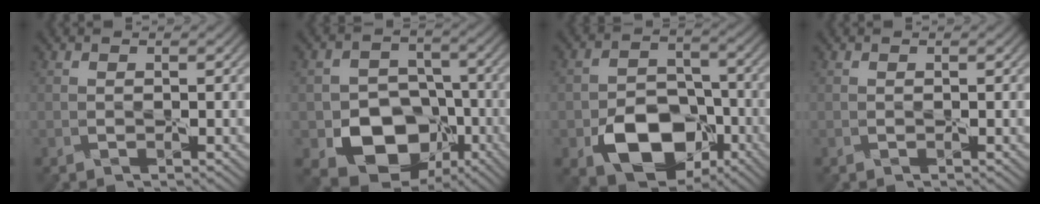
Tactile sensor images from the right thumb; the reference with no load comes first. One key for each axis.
{"total": 10.5, "fx": -4.8, "fy": 7.9, "fz": 5.0, "tx": -0.077, "ty": -0.025, "tz": -0.091}
{"total": 9.4, "fx": -4.6, "fy": 6.3, "fz": 5.2, "tx": -0.089, "ty": -0.009, "tz": -0.082}
{"total": 0.0}